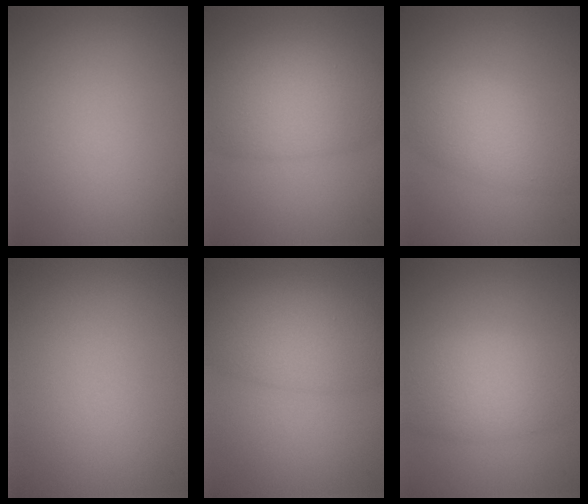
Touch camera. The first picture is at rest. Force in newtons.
{"total": 7.3, "press": 7.3, "slide": 0.5}
{"total": 4.6, "press": 4.6, "slide": 0.2}
{"total": 0.0}
{"total": 6.3, "press": 6.3, "slide": 0.2}
{"total": 5.5, "press": 5.5, "slide": 0.2}